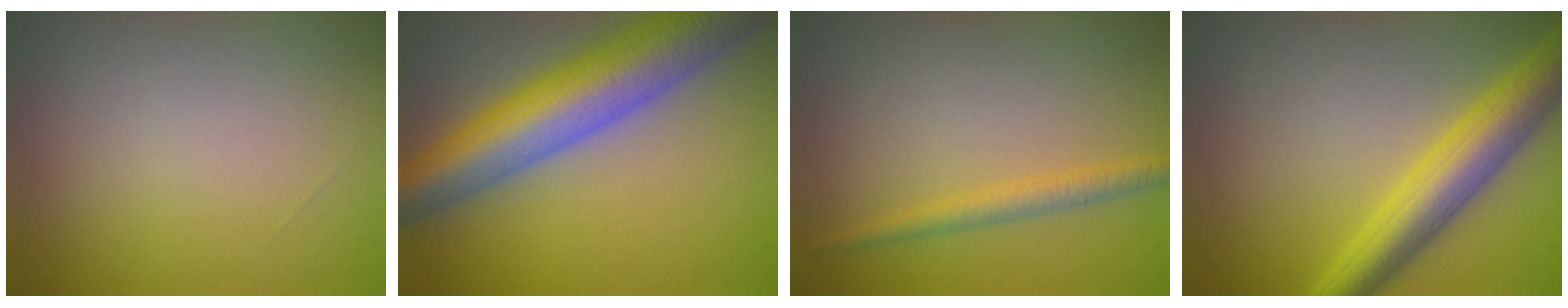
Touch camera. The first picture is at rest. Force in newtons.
{"total": 11.0, "press": 10.9, "slide": 0.5}
{"total": 1.9, "press": 1.9, "slide": 0.0}
{"total": 6.3, "press": 6.3, "slide": 0.1}